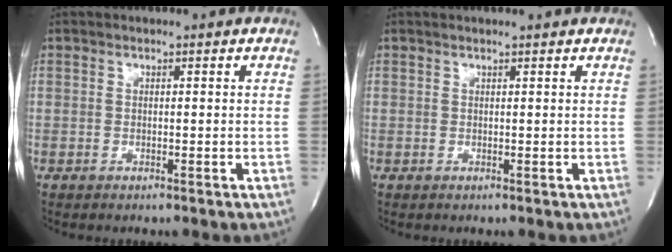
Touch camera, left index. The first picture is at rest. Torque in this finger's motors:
{"motor_torque": [0.17, -0.10, -0.03, 0.01]}